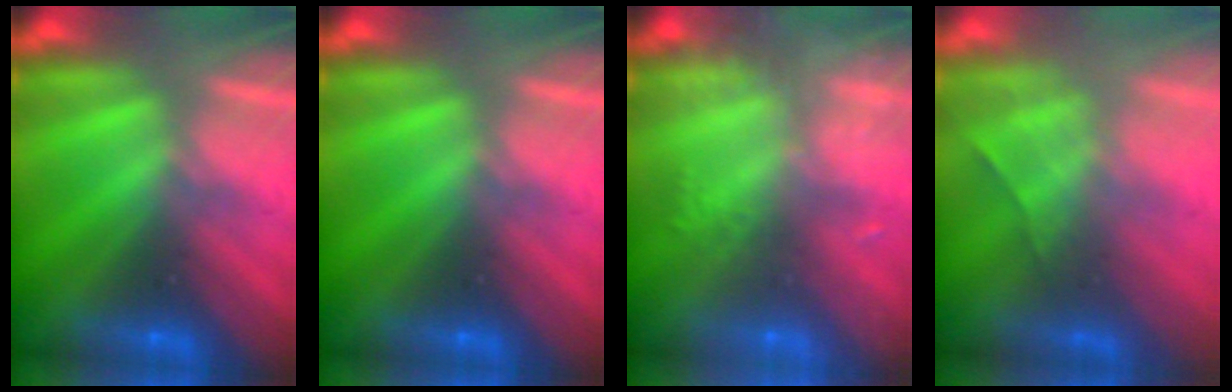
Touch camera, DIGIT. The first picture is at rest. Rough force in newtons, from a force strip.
{"total": 0.0}
{"total": 8.1}
{"total": 2.3}